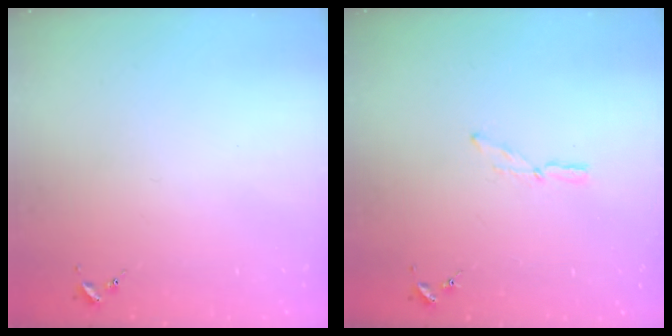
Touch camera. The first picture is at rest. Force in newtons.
{"total": 5.2, "press": 5.1, "slide": 0.3}